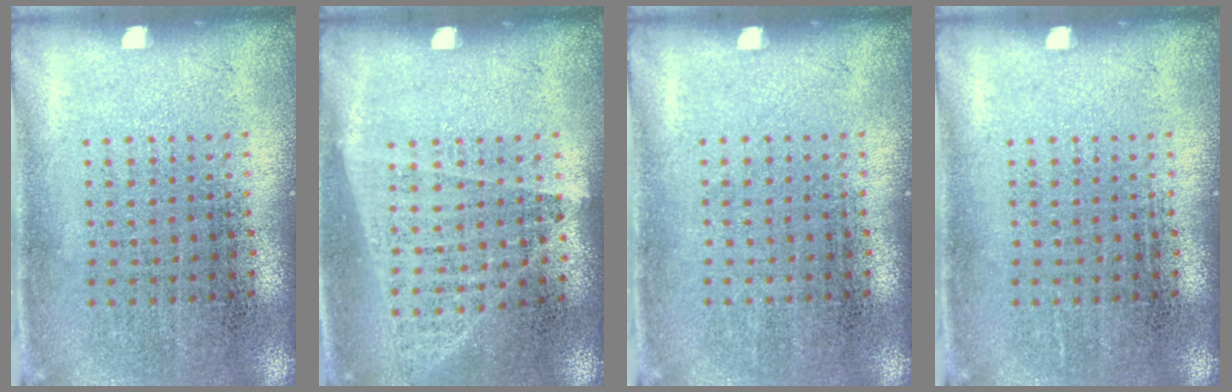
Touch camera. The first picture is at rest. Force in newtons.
{"total": 1.0, "press": 1.0, "slide": 0.3}
{"total": 0.0}
{"total": 0.0}